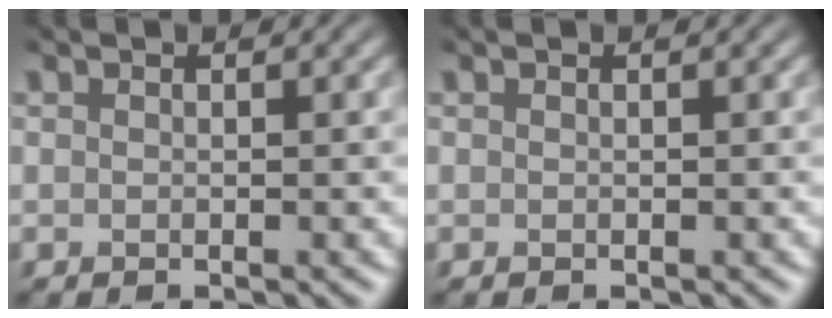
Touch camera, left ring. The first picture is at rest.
{"total": 0.0}